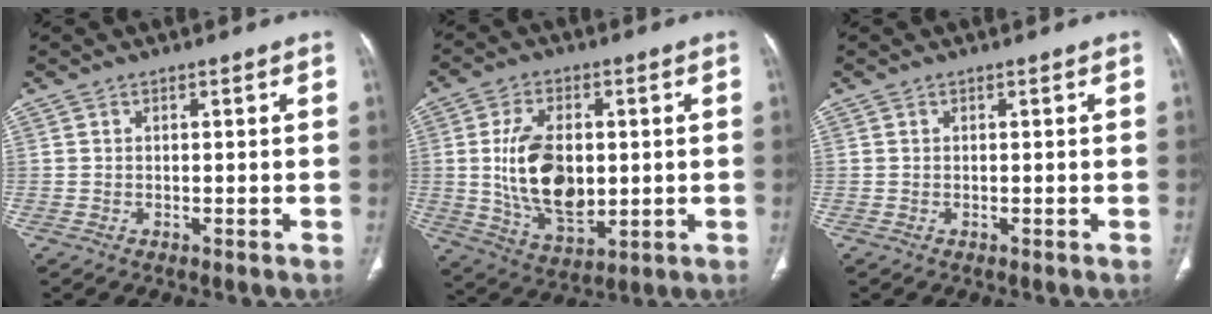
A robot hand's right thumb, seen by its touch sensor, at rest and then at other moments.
{"total": 14.7, "force": [0.7, 8.6, 11.8], "torque": [-0.198, -0.013, 0.024]}
{"total": 0.0}